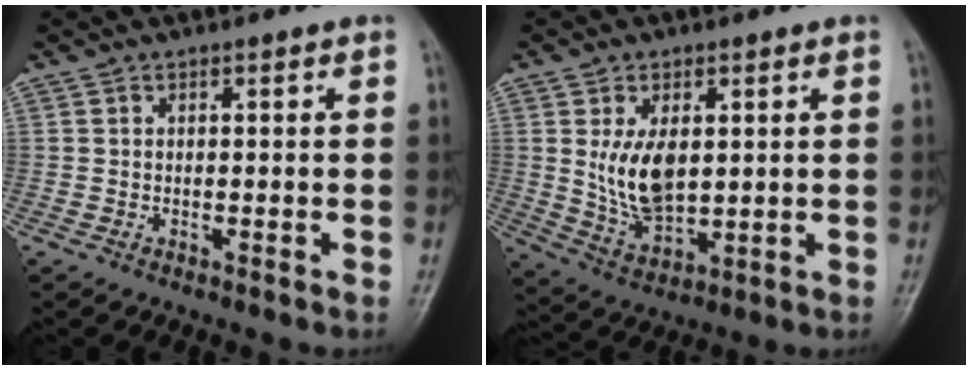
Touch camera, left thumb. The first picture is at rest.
{"total": 10.1, "force": [1.6, 6.0, 8.0], "torque": [-0.131, -0.015, 0.045]}